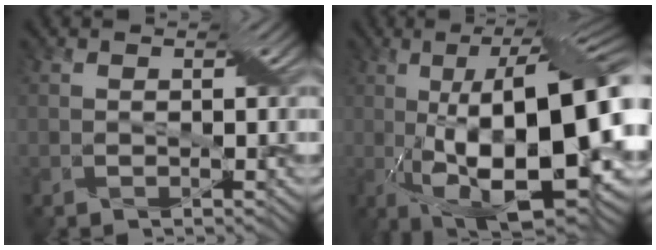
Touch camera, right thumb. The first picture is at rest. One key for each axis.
{"total": 20.3, "fx": -2.2, "fy": 7.7, "fz": 18.7, "tx": -0.273, "ty": 0.014, "tz": -0.047}